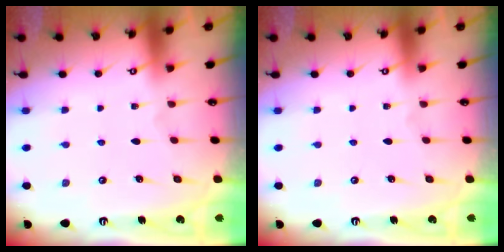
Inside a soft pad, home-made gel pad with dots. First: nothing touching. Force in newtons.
{"total": 0.0}